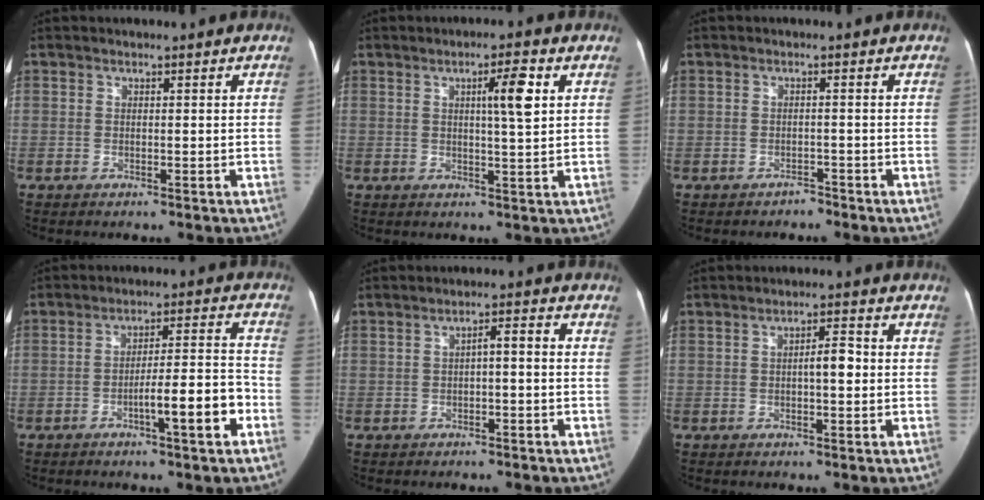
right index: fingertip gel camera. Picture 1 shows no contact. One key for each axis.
{"total": 5.3, "fx": 1.8, "fy": 0.1, "fz": 5.0, "tx": -0.074, "ty": 0.004, "tz": 0.027}
{"total": 1.5, "fx": -1.1, "fy": 0.9, "fz": -0.2, "tx": 0.003, "ty": 0.002, "tz": -0.024}
{"total": 9.3, "fx": -4.1, "fy": 0.4, "fz": 8.4, "tx": -0.119, "ty": 0.017, "tz": -0.059}
{"total": 2.7, "fx": -0.6, "fy": 0.6, "fz": 2.5, "tx": -0.037, "ty": 0.017, "tz": -0.009}
{"total": 3.1, "fx": -0.3, "fy": 0.8, "fz": 2.9, "tx": -0.043, "ty": 0.008, "tz": -0.007}